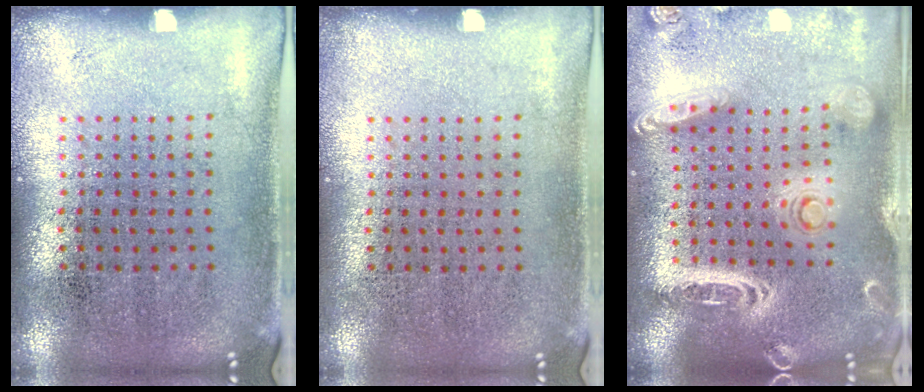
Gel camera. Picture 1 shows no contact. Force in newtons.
{"total": 0.0}
{"total": 2.7, "press": 2.3, "slide": 1.3}